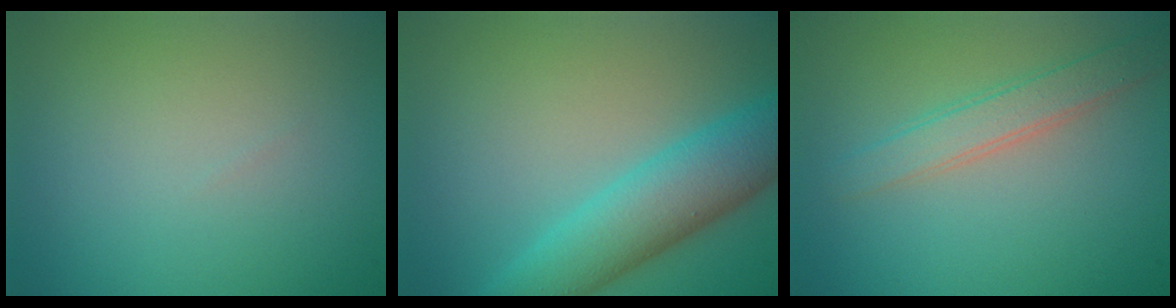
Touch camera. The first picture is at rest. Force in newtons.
{"total": 6.3, "press": 6.3, "slide": 0.0}
{"total": 2.8, "press": 2.8, "slide": 0.2}